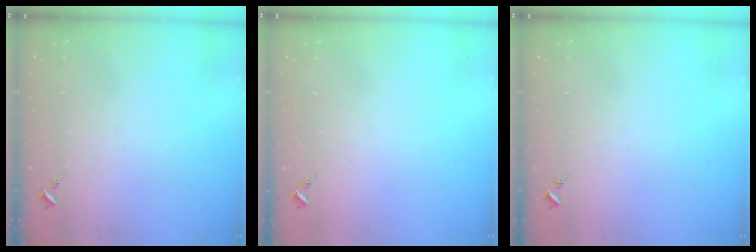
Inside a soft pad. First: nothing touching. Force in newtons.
{"total": 0.0}
{"total": 0.0}